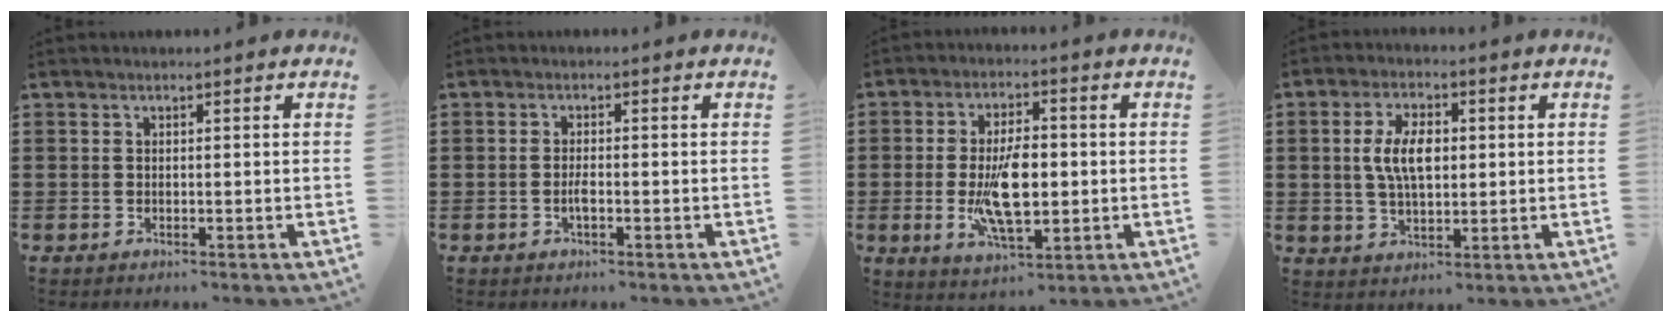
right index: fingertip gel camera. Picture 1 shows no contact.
{"total": 1.8, "force": [-0.6, 0.5, 1.7], "torque": [-0.039, -0.001, -0.014]}
{"total": 10.5, "force": [-1.0, 4.7, 9.4], "torque": [-0.187, -0.008, -0.019]}
{"total": 6.9, "force": [0.7, 3.5, 6.0], "torque": [-0.118, 0.006, 0.008]}